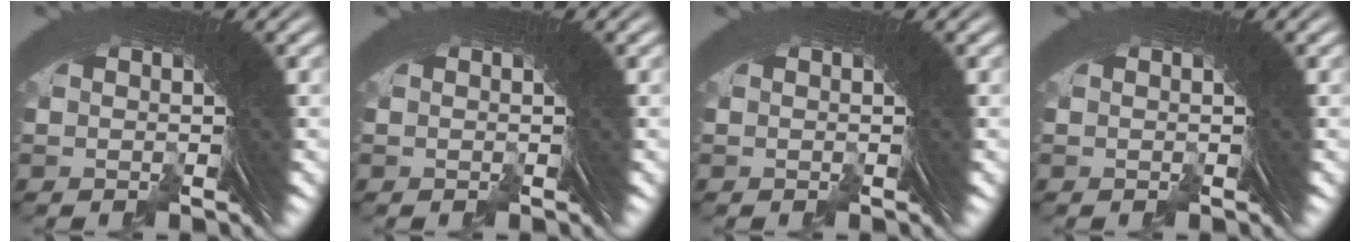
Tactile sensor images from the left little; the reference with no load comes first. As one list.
[{"total": 0.0}, {"total": 0.0}, {"total": 0.0}]